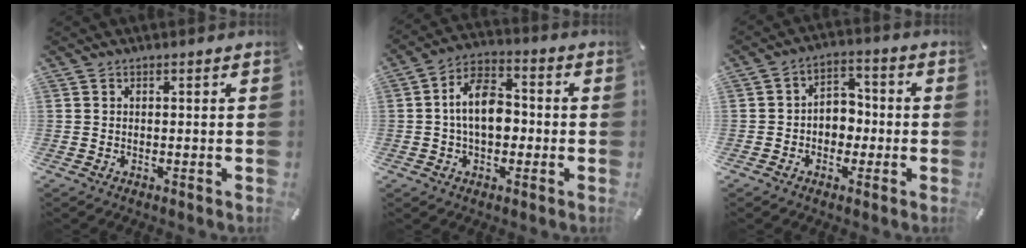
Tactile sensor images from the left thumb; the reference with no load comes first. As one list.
[{"total": 10.9, "force": [-0.5, 7.0, 8.3], "torque": [-0.149, 0.012, -0.010]}, {"total": 5.8, "force": [-1.5, 5.1, 2.5], "torque": [-0.035, 0.015, -0.032]}]